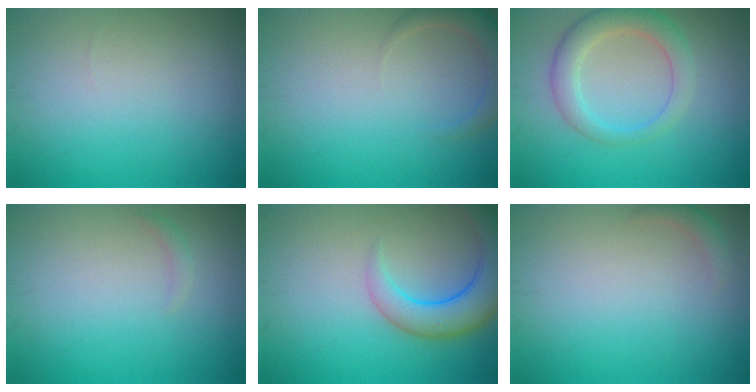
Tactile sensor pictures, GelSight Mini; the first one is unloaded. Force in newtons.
{"total": 2.3, "press": 2.3, "slide": 0.1}
{"total": 3.5, "press": 3.5, "slide": 0.3}
{"total": 0.7, "press": 0.7, "slide": 0.0}
{"total": 5.3, "press": 5.3, "slide": 0.3}
{"total": 1.0, "press": 1.0, "slide": 0.0}